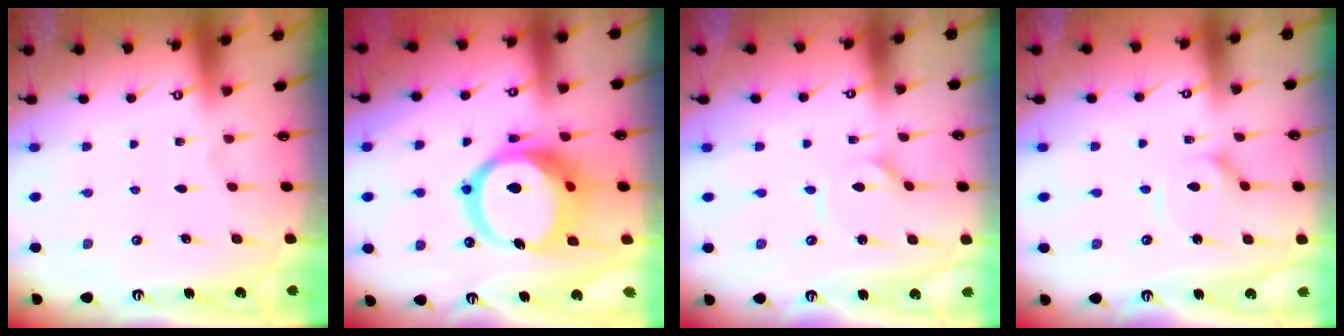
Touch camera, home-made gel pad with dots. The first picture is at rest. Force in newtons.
{"total": 17.2, "press": 17.0, "slide": 2.4}
{"total": 1.3, "press": 1.2, "slide": 0.1}
{"total": 2.7, "press": 2.7, "slide": 0.3}